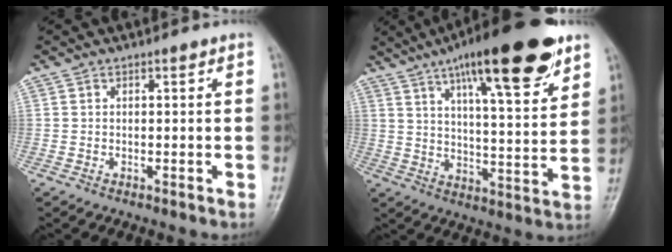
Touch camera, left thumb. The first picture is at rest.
{"total": 22.3, "force": [13.3, 5.6, 17.1], "torque": [-0.240, -0.038, 0.205]}